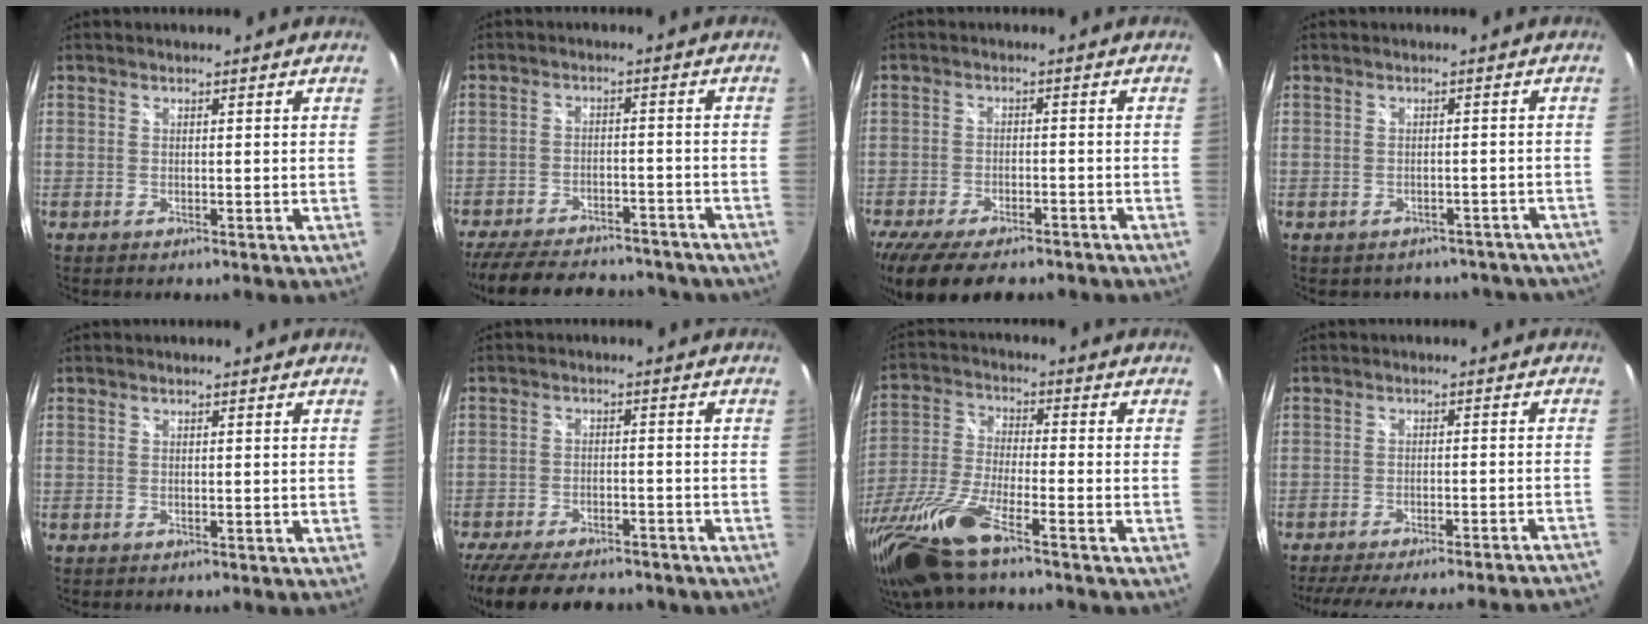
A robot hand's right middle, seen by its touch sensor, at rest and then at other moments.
{"total": 23.9, "force": [-19.8, 8.5, 10.4], "torque": [-0.217, -0.007, -0.264]}
{"total": 14.7, "force": [-11.3, 5.2, 7.9], "torque": [-0.174, -0.043, -0.178]}
{"total": 11.0, "force": [-9.2, 5.5, 2.7], "torque": [-0.050, 0.008, -0.087]}
{"total": 0.0}
{"total": 19.1, "force": [-15.5, 6.5, 9.2], "torque": [-0.196, -0.032, -0.226]}
{"total": 17.5, "force": [-12.6, 2.8, 11.8], "torque": [-0.256, -0.049, -0.246]}
{"total": 21.7, "force": [-19.9, 0.4, 8.7], "torque": [-0.143, -0.024, -0.267]}